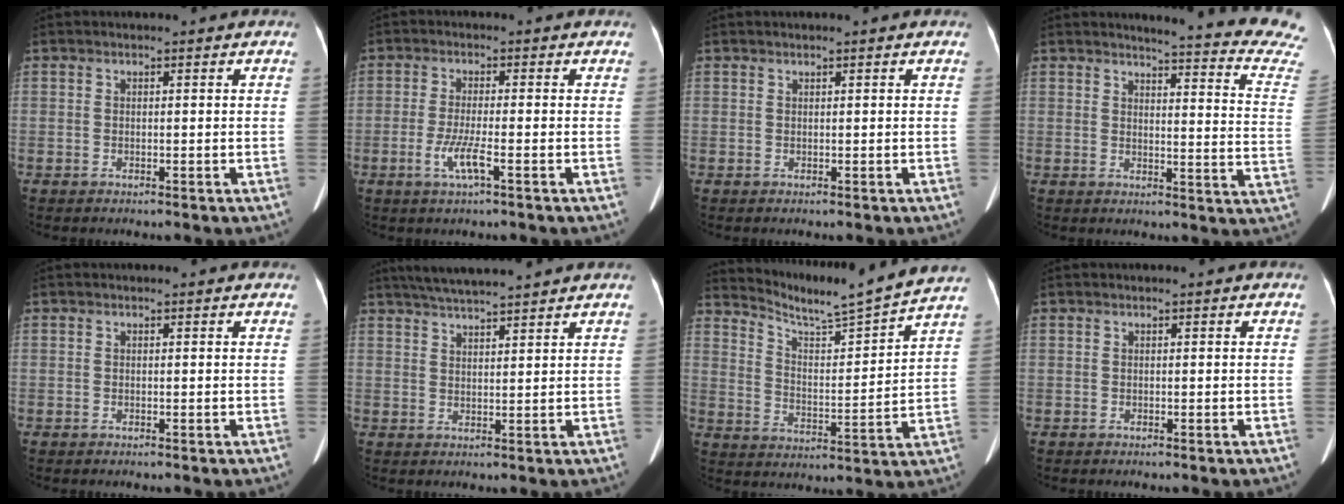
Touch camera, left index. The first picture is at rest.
{"total": 4.0, "force": [-1.8, 0.0, 3.6], "torque": [-0.080, -0.010, -0.033]}
{"total": 0.0}
{"total": 19.3, "force": [18.7, -0.9, 4.9], "torque": [-0.055, -0.145, 0.187]}
{"total": 0.0}
{"total": 8.2, "force": [7.4, -0.2, 3.4], "torque": [-0.062, 0.026, 0.120]}
{"total": 14.3, "force": [13.5, -2.1, 4.0], "torque": [-0.084, -0.029, 0.203]}
{"total": 0.0}